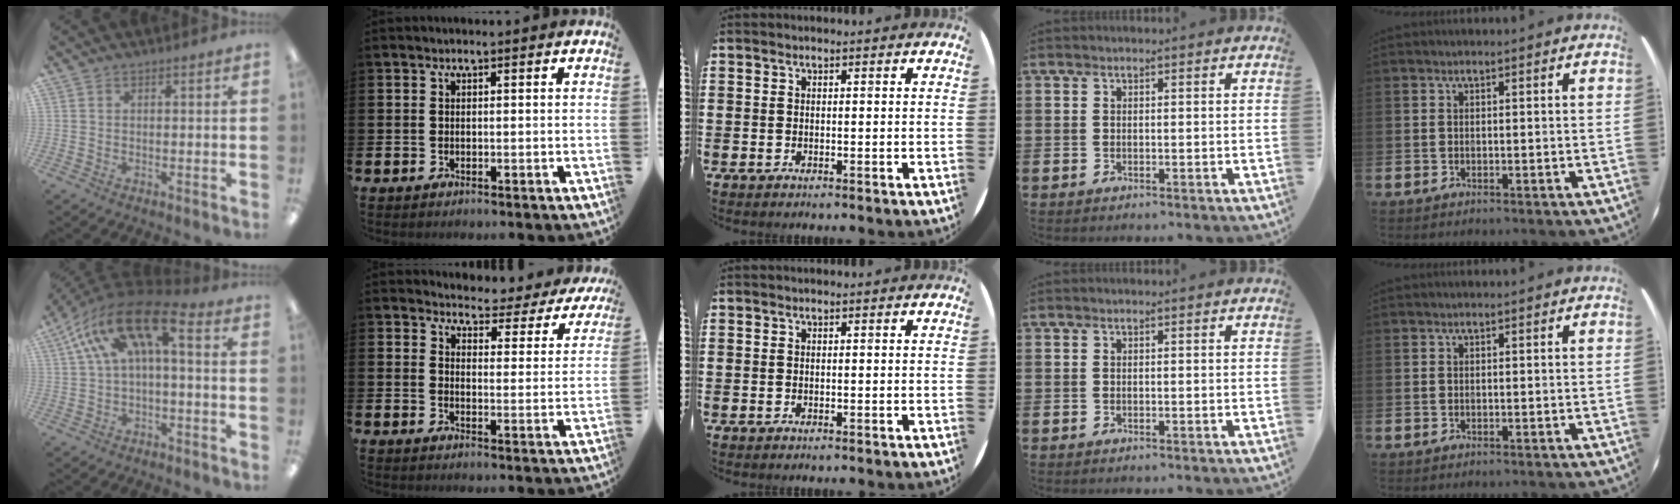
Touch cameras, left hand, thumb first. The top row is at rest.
{"thumb": {"total": 16.2, "force": [4.7, 7.2, 13.7], "torque": [-0.259, -0.012, 0.076]}, "index": {"total": 3.7, "force": [3.6, 1.0, 0.3], "torque": [-0.018, -0.036, 0.055]}}